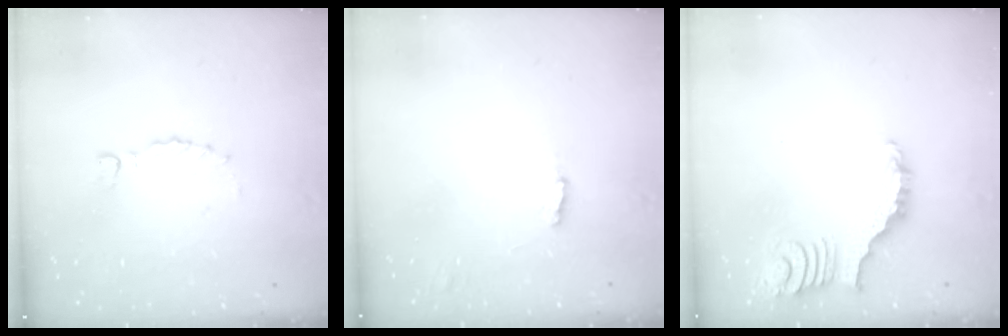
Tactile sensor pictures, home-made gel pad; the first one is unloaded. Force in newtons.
{"total": 1.9, "press": 1.9, "slide": 0.2}
{"total": 3.1, "press": 3.1, "slide": 0.6}